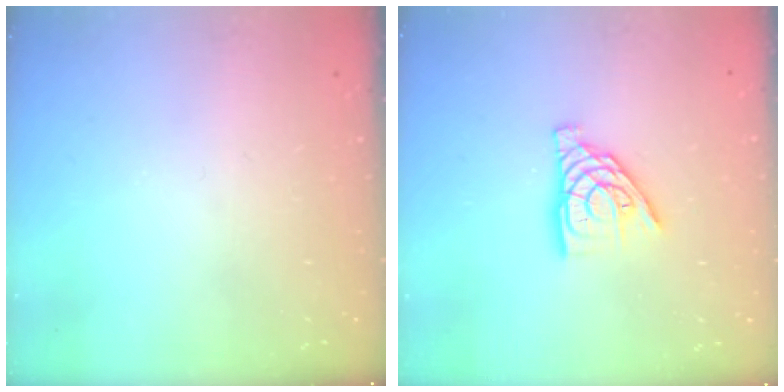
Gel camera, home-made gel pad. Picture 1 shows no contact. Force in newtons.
{"total": 10.8, "press": 10.8, "slide": 0.8}